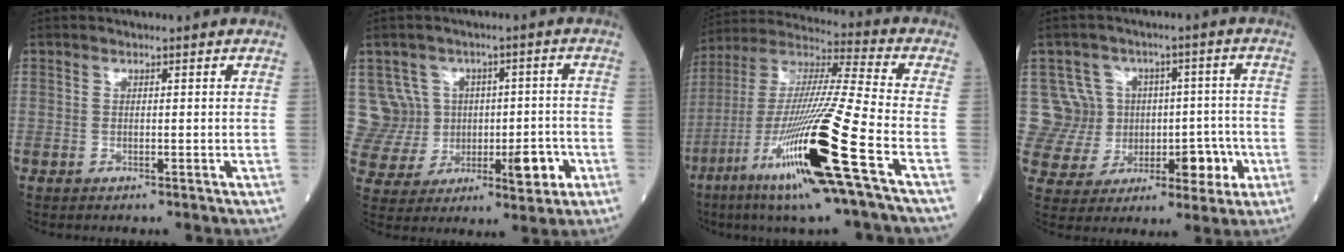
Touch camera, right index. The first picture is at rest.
{"total": 10.1, "force": [0.7, 9.7, 2.9], "torque": [-0.044, 0.054, 0.038]}
{"total": 21.8, "force": [-9.1, -0.7, 19.8], "torque": [-0.405, -0.045, -0.174]}
{"total": 10.4, "force": [0.2, 10.0, 2.7], "torque": [-0.032, 0.058, 0.027]}